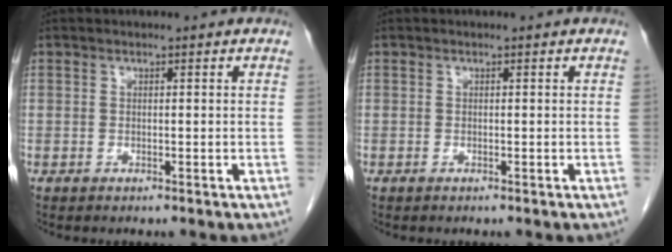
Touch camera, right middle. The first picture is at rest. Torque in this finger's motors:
{"motor_torque": [0.05, -0.08, 0.04, 0.01]}